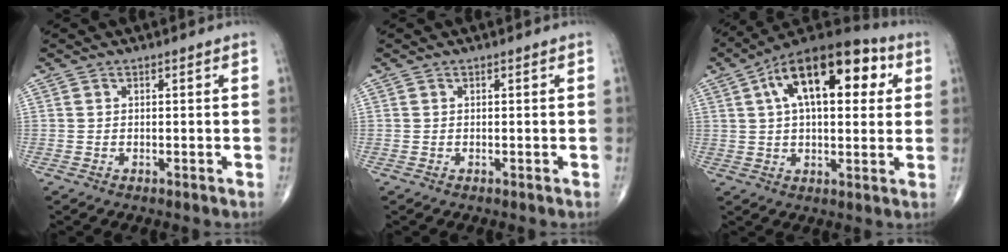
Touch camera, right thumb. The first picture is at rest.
{"total": 0.0}
{"total": 21.0, "force": [6.6, 10.2, 17.1], "torque": [-0.246, 0.023, 0.097]}